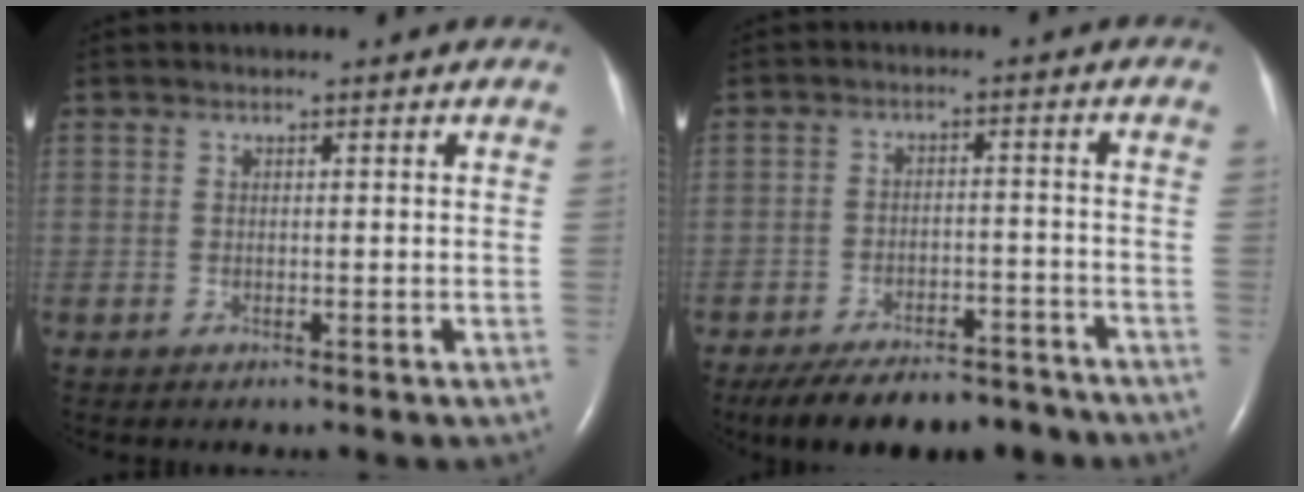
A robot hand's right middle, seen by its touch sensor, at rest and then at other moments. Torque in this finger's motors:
{"motor_torque": [0.68, -0.70, 0.17, 0.04]}